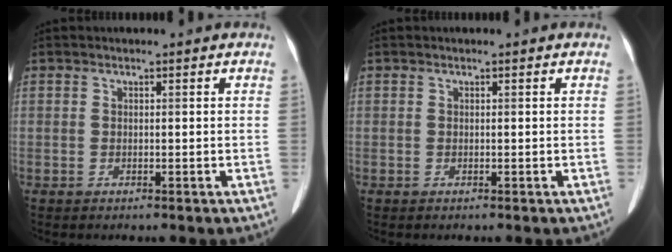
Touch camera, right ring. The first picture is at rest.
{"total": 0.0}